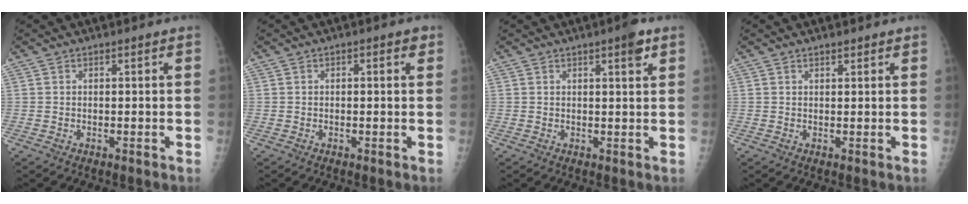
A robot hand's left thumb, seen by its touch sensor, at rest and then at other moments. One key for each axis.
{"total": 1.7, "fx": 0.5, "fy": 0.7, "fz": 1.4, "tx": -0.012, "ty": 0.003, "tz": 0.002}
{"total": 3.2, "fx": 1.8, "fy": 0.6, "fz": 2.6, "tx": -0.032, "ty": -0.007, "tz": 0.022}
{"total": 1.1, "fx": 0.9, "fy": 0.5, "fz": 0.4, "tx": -0.002, "ty": -0.006, "tz": 0.012}